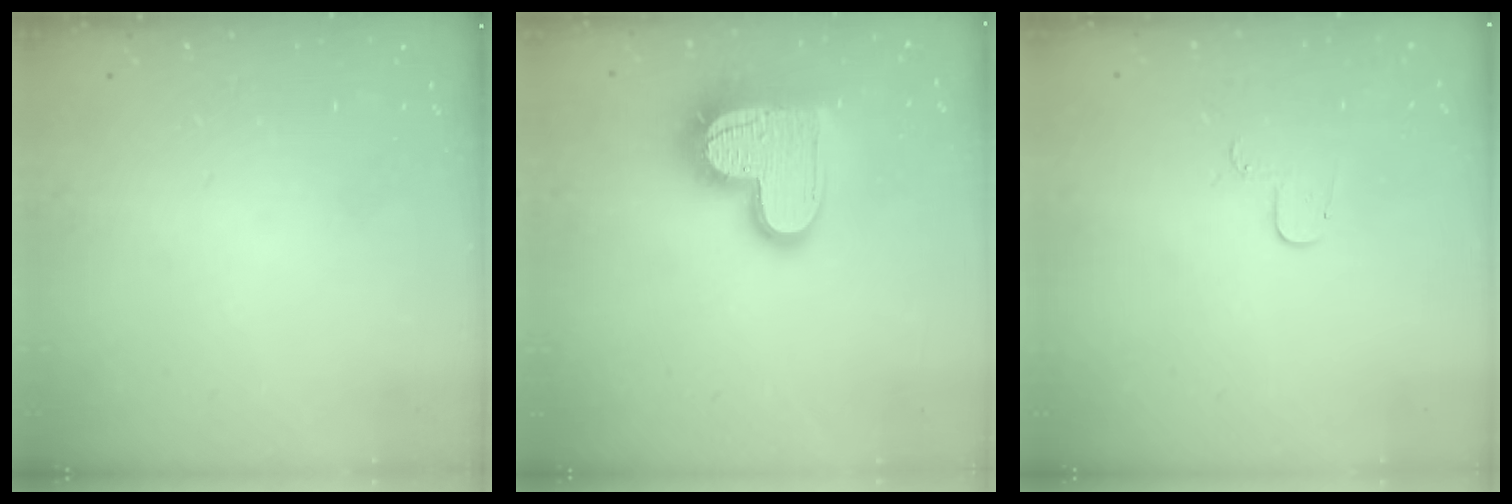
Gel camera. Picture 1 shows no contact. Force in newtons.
{"total": 17.2, "press": 17.2, "slide": 1.2}
{"total": 4.0, "press": 4.0, "slide": 0.4}